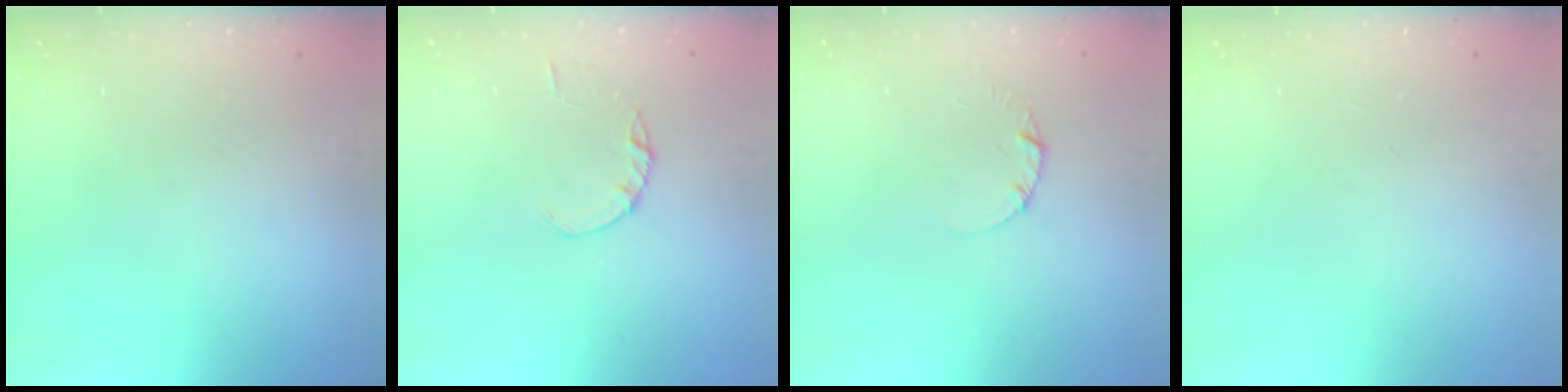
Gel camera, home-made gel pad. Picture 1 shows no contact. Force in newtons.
{"total": 1.0, "press": 1.0, "slide": 0.2}
{"total": 1.3, "press": 1.3, "slide": 0.2}
{"total": 0.0}